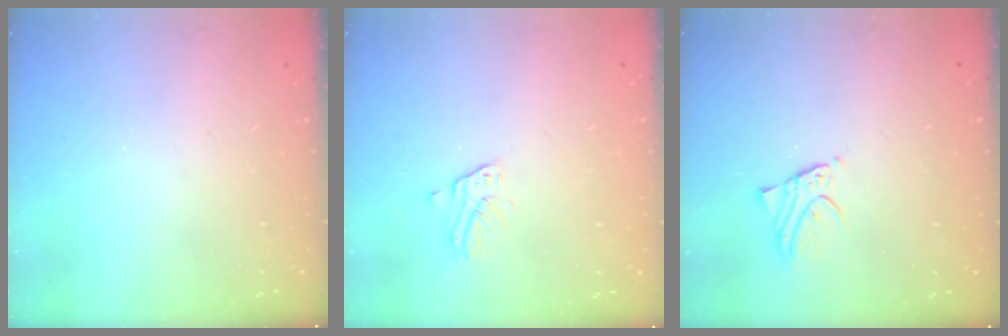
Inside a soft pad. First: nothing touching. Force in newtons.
{"total": 2.2, "press": 2.2, "slide": 0.2}
{"total": 2.3, "press": 2.3, "slide": 0.1}